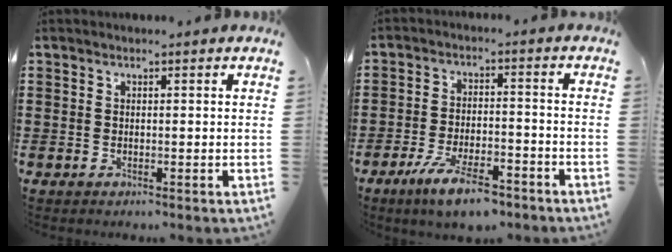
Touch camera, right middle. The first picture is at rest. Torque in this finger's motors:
{"motor_torque": [1.66, -0.48, 0.71, 0.21]}